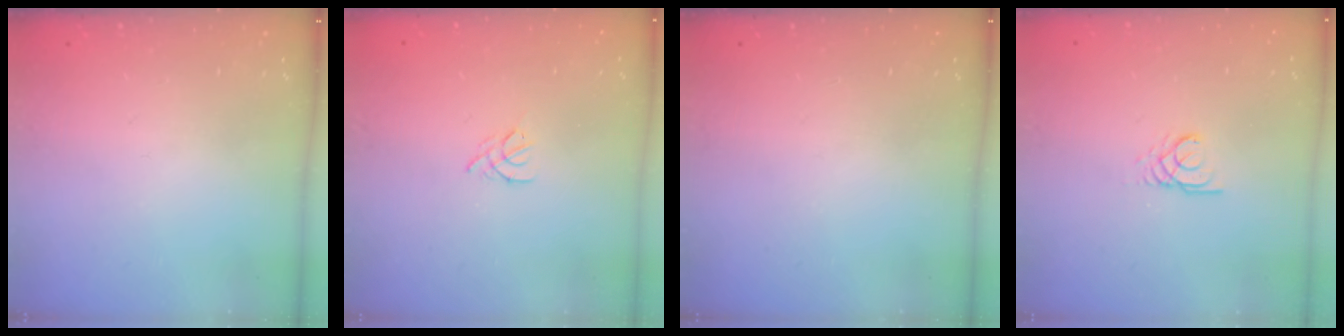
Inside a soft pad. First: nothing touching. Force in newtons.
{"total": 2.5, "press": 2.4, "slide": 0.6}
{"total": 0.0}
{"total": 2.4, "press": 2.4, "slide": 0.4}